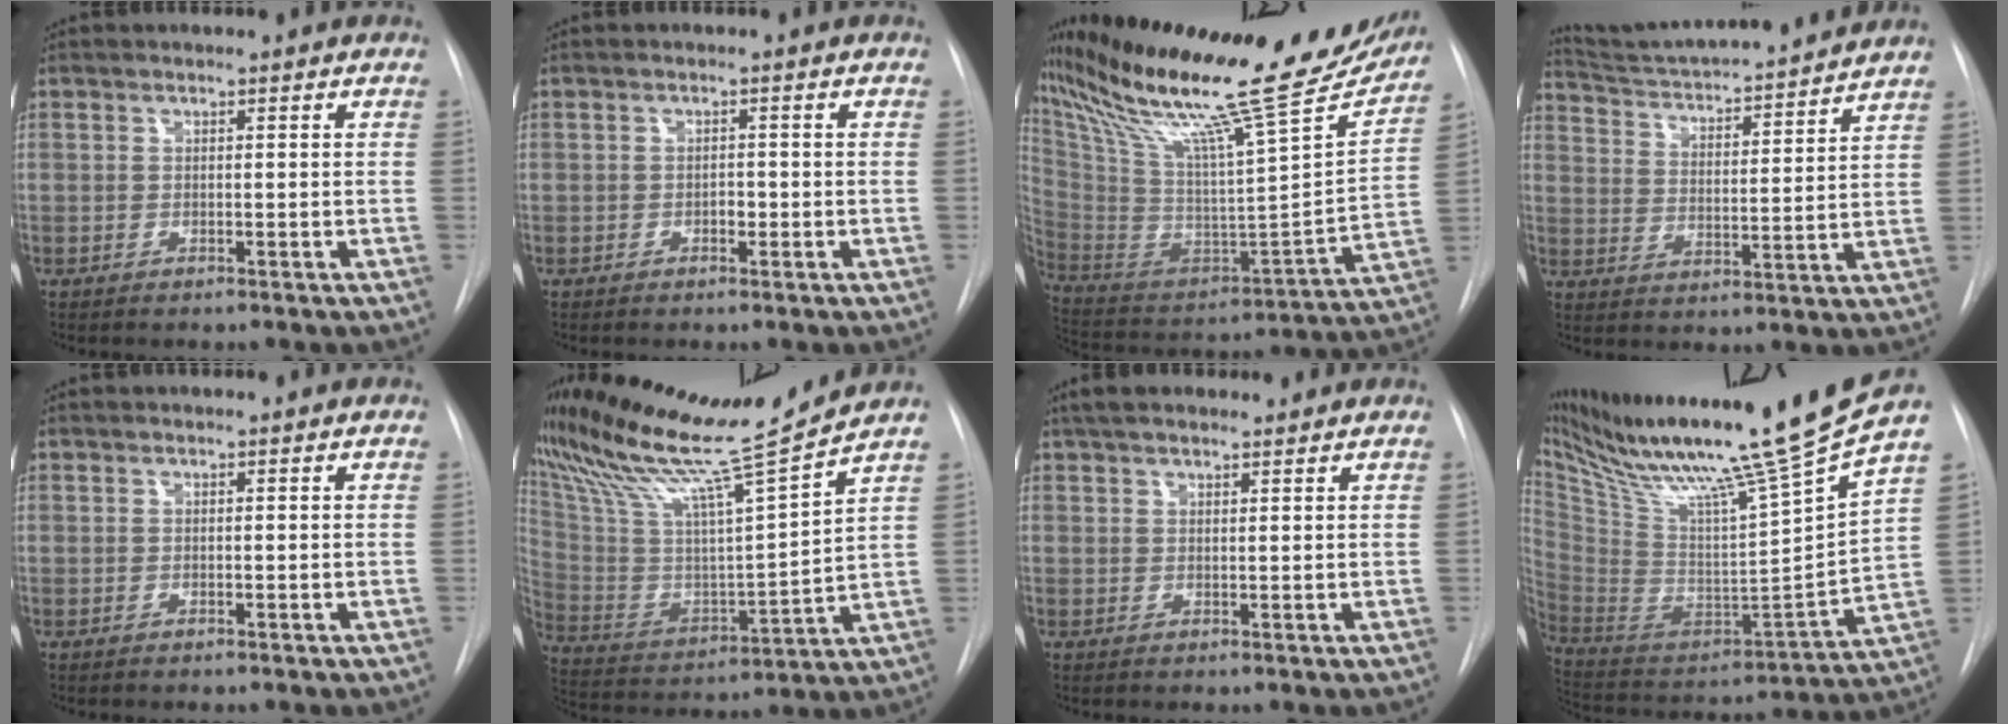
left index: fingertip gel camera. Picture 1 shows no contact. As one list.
[{"total": 1.2, "force": [-0.7, 0.7, 0.7], "torque": [-0.010, 0.000, -0.015]}, {"total": 32.8, "force": [26.7, 3.9, 18.7], "torque": [-0.331, -0.054, 0.395]}, {"total": 17.5, "force": [16.3, 0.8, 6.4], "torque": [-0.106, -0.005, 0.241]}, {"total": 0.0}, {"total": 18.6, "force": [16.5, -1.8, 8.3], "torque": [-0.168, -0.038, 0.286]}, {"total": 5.7, "force": [4.6, 1.9, 2.8], "torque": [-0.039, 0.030, 0.077]}, {"total": 28.0, "force": [21.8, -2.0, 17.5], "torque": [-0.297, -0.061, 0.353]}]